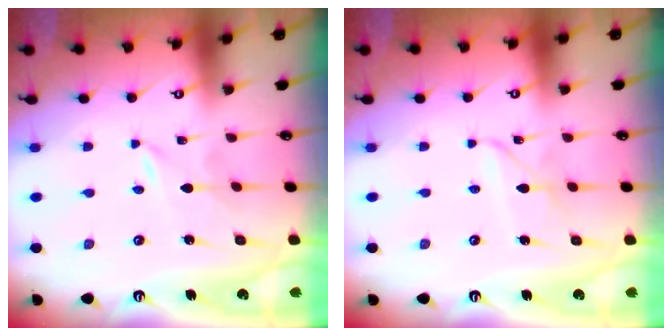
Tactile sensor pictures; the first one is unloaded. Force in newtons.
{"total": 2.8, "press": 2.8, "slide": 0.2}